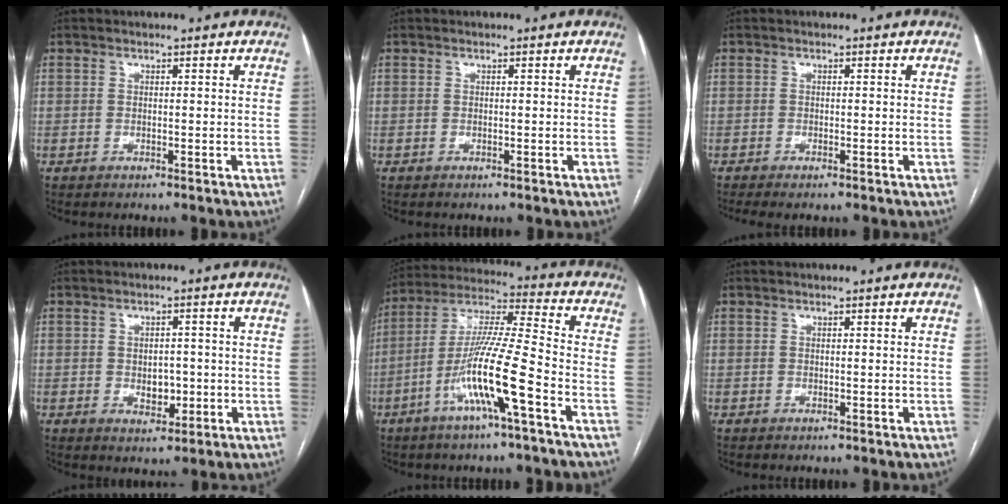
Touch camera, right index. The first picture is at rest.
{"total": 0.0}
{"total": 2.1, "force": [-1.6, 0.4, 1.3], "torque": [-0.018, -0.006, -0.023]}
{"total": 4.0, "force": [-0.7, 2.6, 3.0], "torque": [-0.040, 0.002, -0.001]}
{"total": 14.3, "force": [-5.7, -0.1, 13.1], "torque": [-0.257, 0.003, -0.110]}
{"total": 0.0}